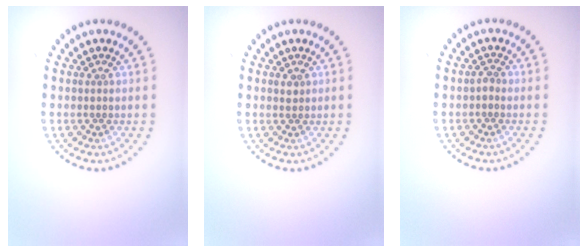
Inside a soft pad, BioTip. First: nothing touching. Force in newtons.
{"total": 0.7, "press": 0.6, "slide": 0.4}
{"total": 0.7, "press": 0.6, "slide": 0.4}